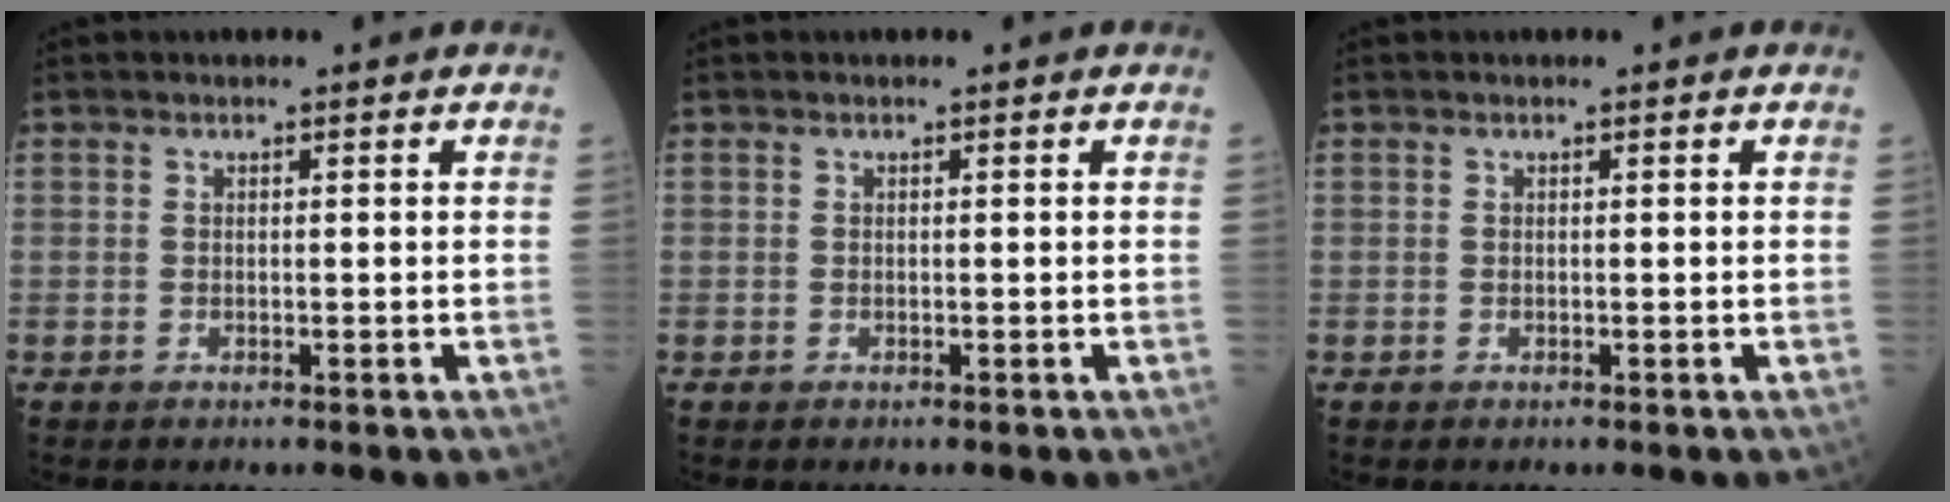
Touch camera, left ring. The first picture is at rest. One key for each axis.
{"total": 0.0}
{"total": 0.0}